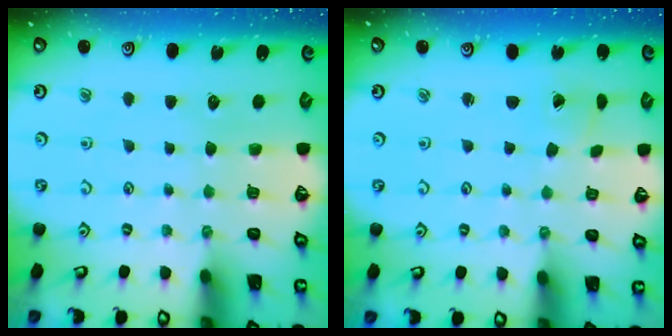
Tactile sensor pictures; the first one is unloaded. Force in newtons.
{"total": 0.8, "press": 0.8, "slide": 0.1}